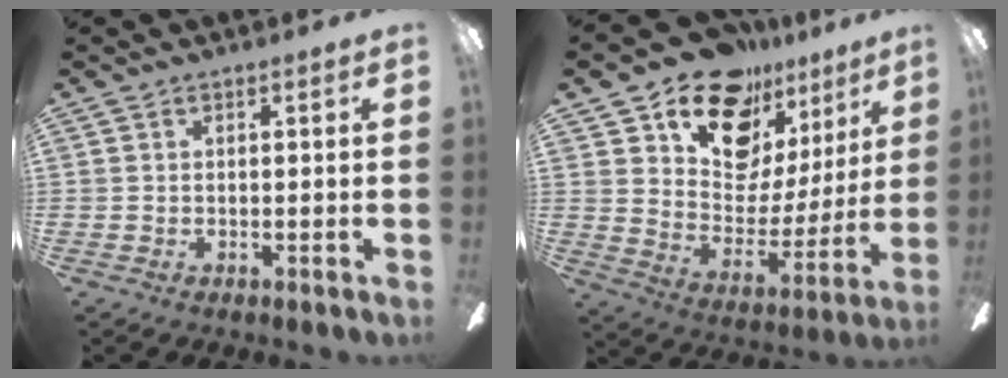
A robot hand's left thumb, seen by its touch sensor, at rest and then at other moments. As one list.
[{"total": 17.5, "force": [12.9, 9.8, 6.5], "torque": [-0.113, -0.097, 0.232]}]